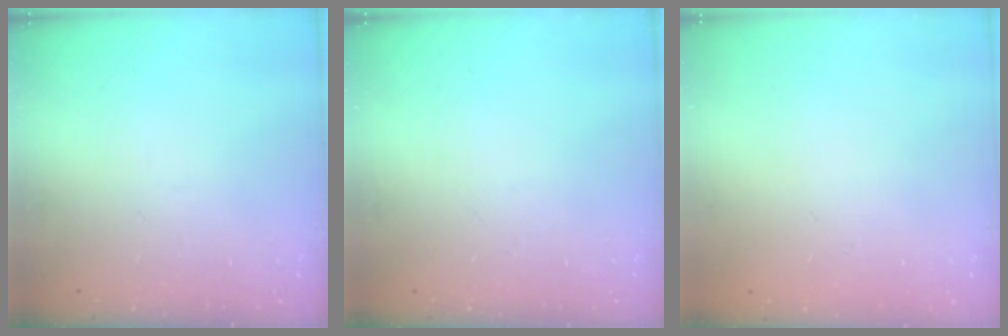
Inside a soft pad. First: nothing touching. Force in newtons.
{"total": 0.0}
{"total": 1.8, "press": 1.8, "slide": 0.2}